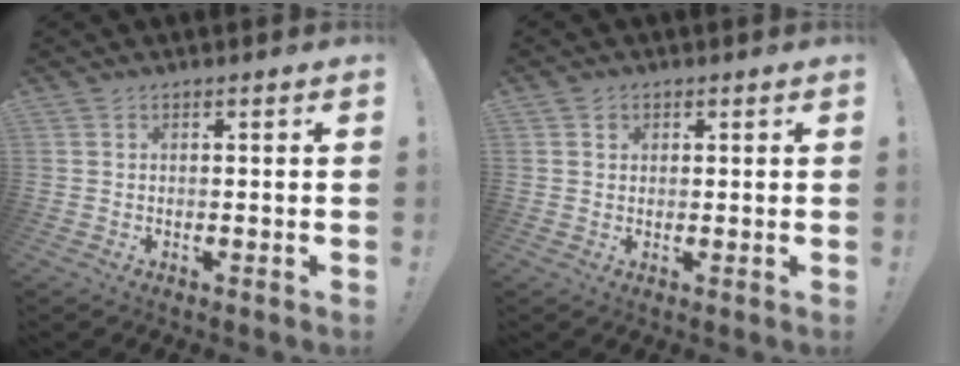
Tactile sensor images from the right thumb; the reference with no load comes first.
{"total": 1.4, "force": [0.6, 1.2, 0.3], "torque": [-0.001, 0.000, 0.011]}